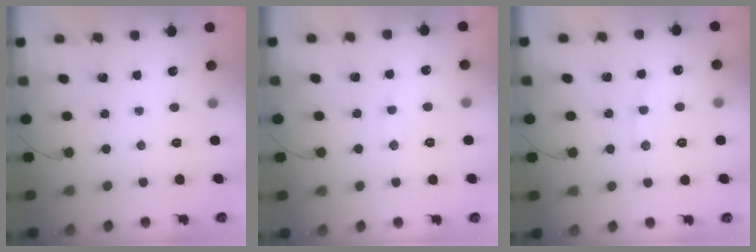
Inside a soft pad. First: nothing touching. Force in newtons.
{"total": 6.6, "press": 6.5, "slide": 1.4}
{"total": 9.8, "press": 9.7, "slide": 1.2}